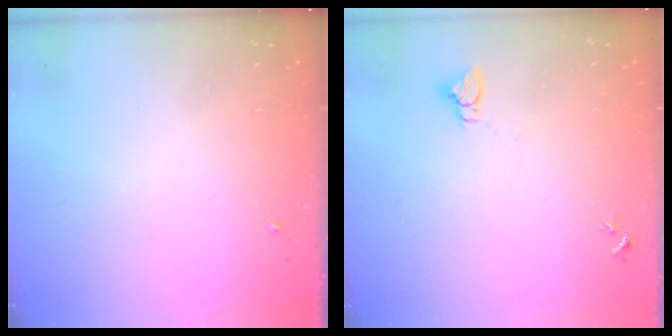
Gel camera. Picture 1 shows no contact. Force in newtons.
{"total": 2.8, "press": 2.8, "slide": 0.1}